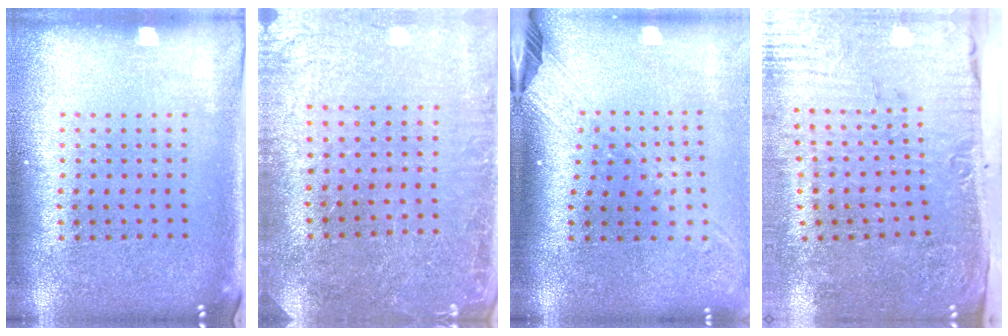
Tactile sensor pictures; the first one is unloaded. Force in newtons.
{"total": 0.7, "press": 0.7, "slide": 0.2}
{"total": 2.5, "press": 1.9, "slide": 1.7}
{"total": 5.0, "press": 4.1, "slide": 2.8}